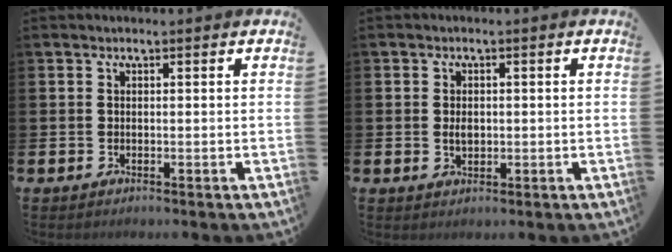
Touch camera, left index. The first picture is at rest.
{"total": 1.7, "force": [0.2, 1.2, 1.2], "torque": [-0.015, 0.003, 0.000]}